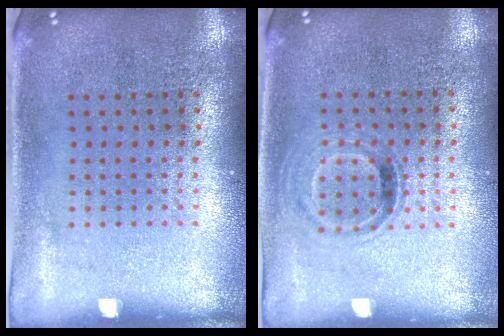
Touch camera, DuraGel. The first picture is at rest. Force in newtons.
{"total": 0.9, "press": 0.8, "slide": 0.3}